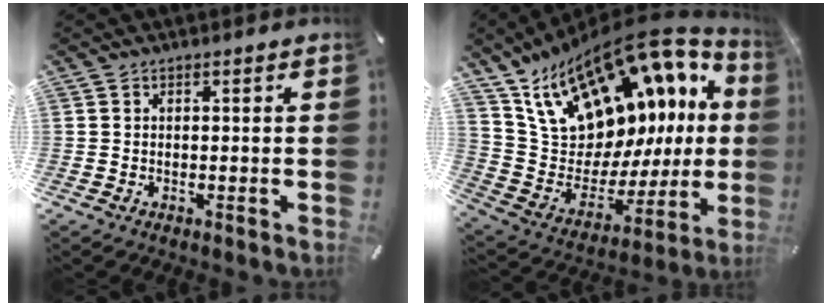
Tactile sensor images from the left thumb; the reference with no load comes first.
{"total": 20.1, "force": [12.9, 11.0, 10.8], "torque": [-0.179, -0.110, 0.249]}